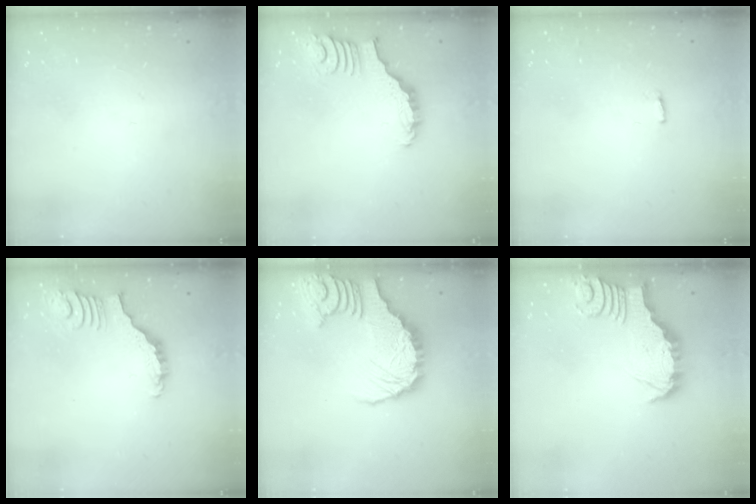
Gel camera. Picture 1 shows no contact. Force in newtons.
{"total": 2.9, "press": 2.8, "slide": 0.4}
{"total": 3.0, "press": 2.9, "slide": 0.5}
{"total": 3.7, "press": 3.6, "slide": 0.6}
{"total": 11.0, "press": 10.9, "slide": 1.7}
{"total": 3.6, "press": 3.6, "slide": 0.2}